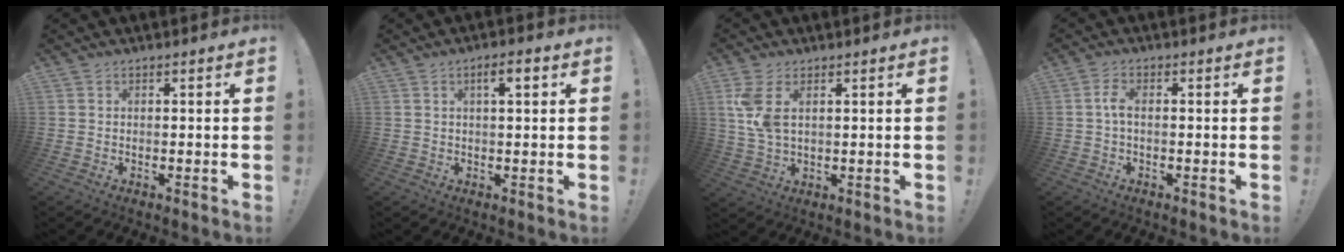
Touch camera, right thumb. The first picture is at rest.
{"total": 4.0, "force": [1.4, 1.1, 3.6], "torque": [-0.051, -0.002, 0.016]}
{"total": 7.7, "force": [2.7, 4.0, 6.0], "torque": [-0.121, -0.011, 0.047]}
{"total": 3.6, "force": [-0.2, 1.5, 3.3], "torque": [-0.067, 0.005, -0.005]}